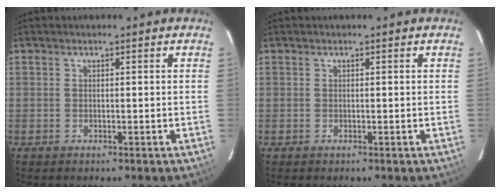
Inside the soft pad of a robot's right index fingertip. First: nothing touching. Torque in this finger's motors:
{"motor_torque": [0.10, 0.00, 0.09, 0.01]}